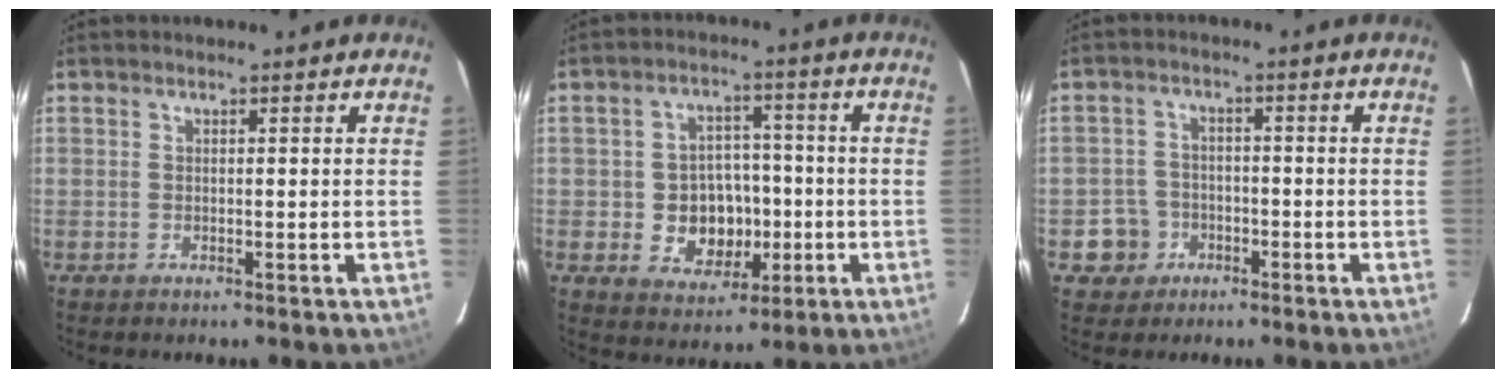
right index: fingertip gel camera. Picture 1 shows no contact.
{"total": 9.3, "force": [-1.9, 7.9, 4.6], "torque": [-0.101, 0.011, -0.014]}
{"total": 5.2, "force": [-2.3, 4.6, 0.3], "torque": [-0.016, 0.020, -0.037]}